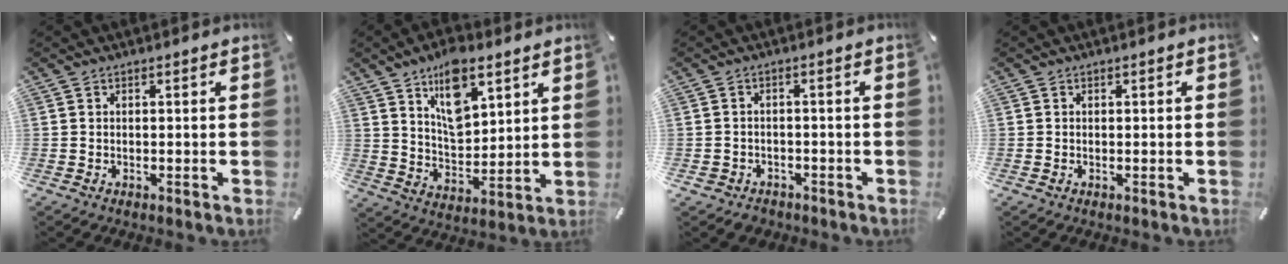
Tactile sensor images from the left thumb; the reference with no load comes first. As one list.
[{"total": 12.5, "force": [7.5, 6.7, 7.4], "torque": [-0.118, -0.032, 0.134]}, {"total": 2.6, "force": [-1.9, 1.8, 0.3], "torque": [-0.005, 0.008, -0.039]}, {"total": 0.6, "force": [-0.1, 0.4, 0.4], "torque": [-0.008, 0.001, -0.003]}]